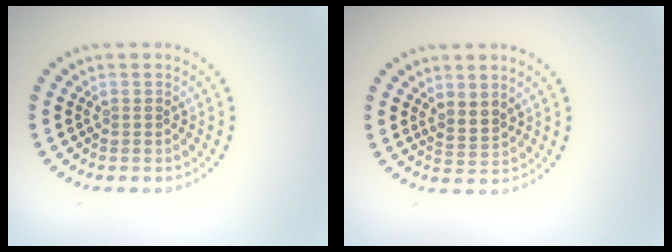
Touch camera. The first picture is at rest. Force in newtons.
{"total": 1.8, "press": 1.3, "slide": 1.2}